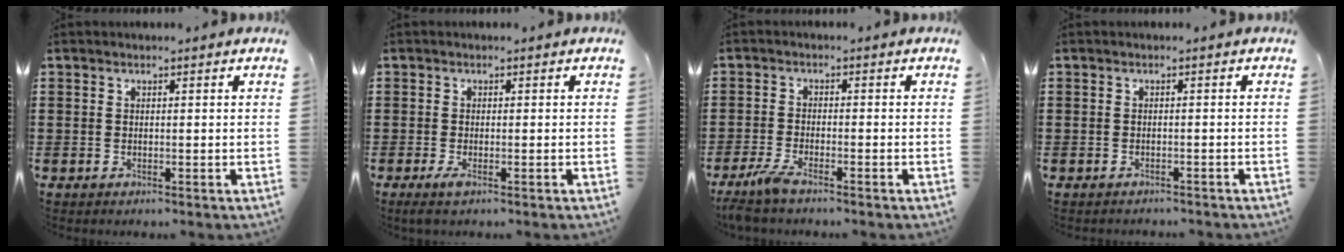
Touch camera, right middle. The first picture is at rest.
{"total": 1.5, "force": [-0.5, 0.1, 1.4], "torque": [-0.033, -0.010, -0.010]}
{"total": 3.1, "force": [-2.4, 0.1, 1.9], "torque": [-0.062, -0.013, -0.053]}
{"total": 0.8, "force": [-0.8, 0.2, -0.1], "torque": [-0.001, 0.001, -0.017]}